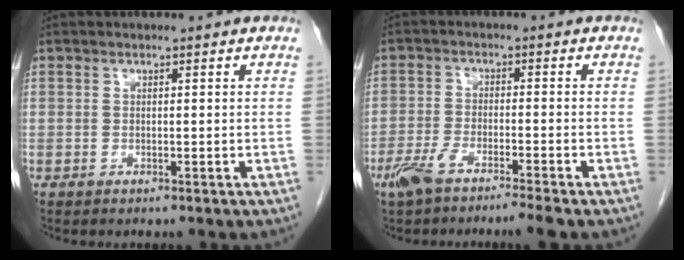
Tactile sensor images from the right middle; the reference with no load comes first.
{"total": 6.0, "force": [-4.5, 0.1, 4.0], "torque": [-0.075, -0.009, -0.084]}